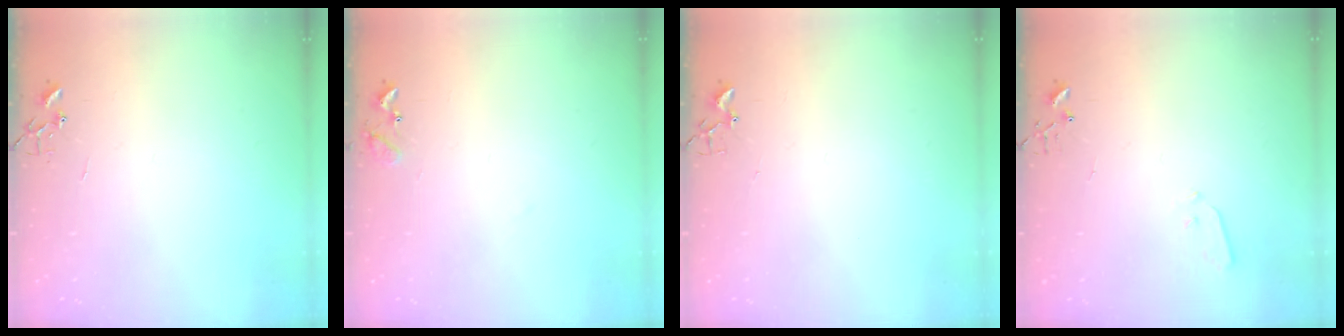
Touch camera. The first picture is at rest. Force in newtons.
{"total": 8.4, "press": 8.4, "slide": 0.5}
{"total": 1.9, "press": 1.9, "slide": 0.2}
{"total": 3.5, "press": 3.4, "slide": 0.6}